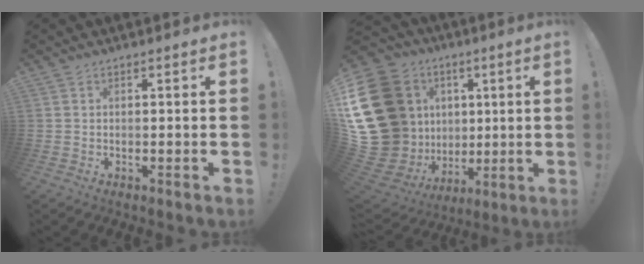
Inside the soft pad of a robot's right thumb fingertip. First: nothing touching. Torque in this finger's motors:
{"motor_torque": [1.79, 3.22, 0.46, 0.08, 0.16]}